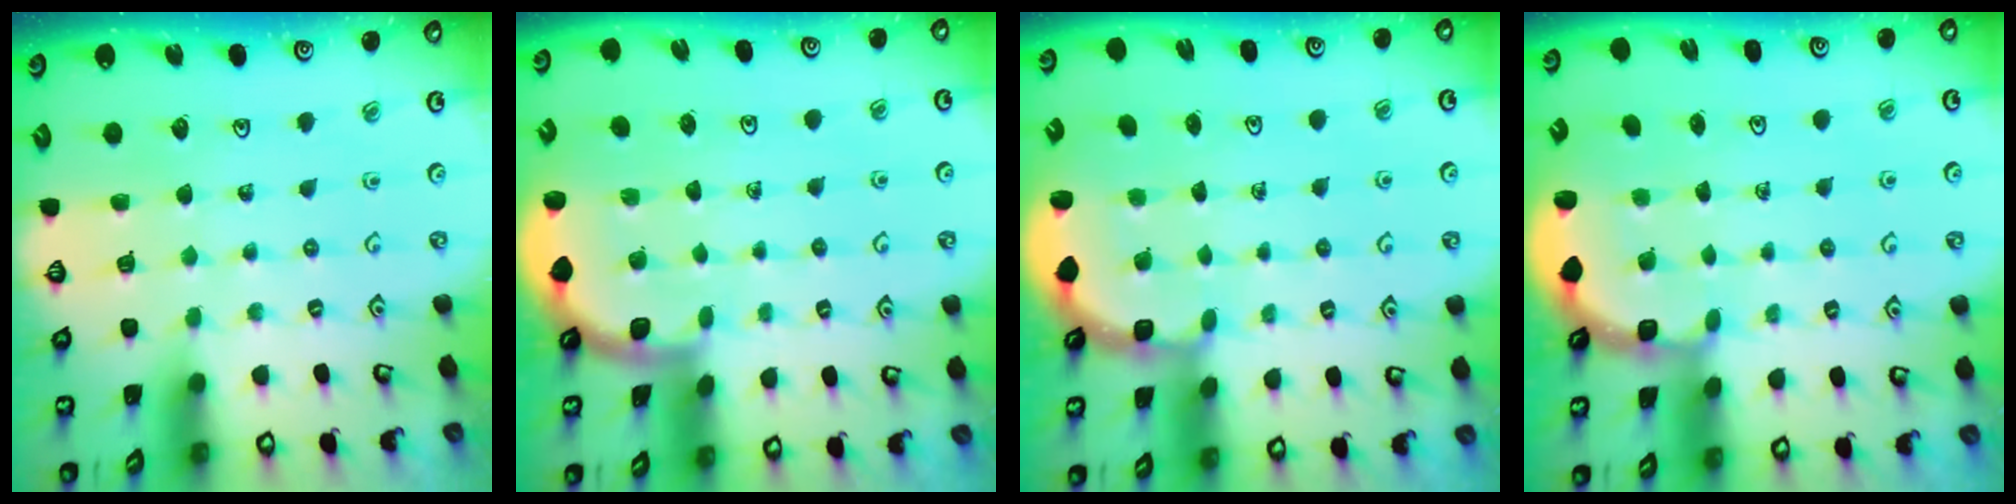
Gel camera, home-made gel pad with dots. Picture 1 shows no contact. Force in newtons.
{"total": 1.8, "press": 1.8, "slide": 0.0}
{"total": 2.9, "press": 2.5, "slide": 1.4}
{"total": 2.9, "press": 2.5, "slide": 1.4}